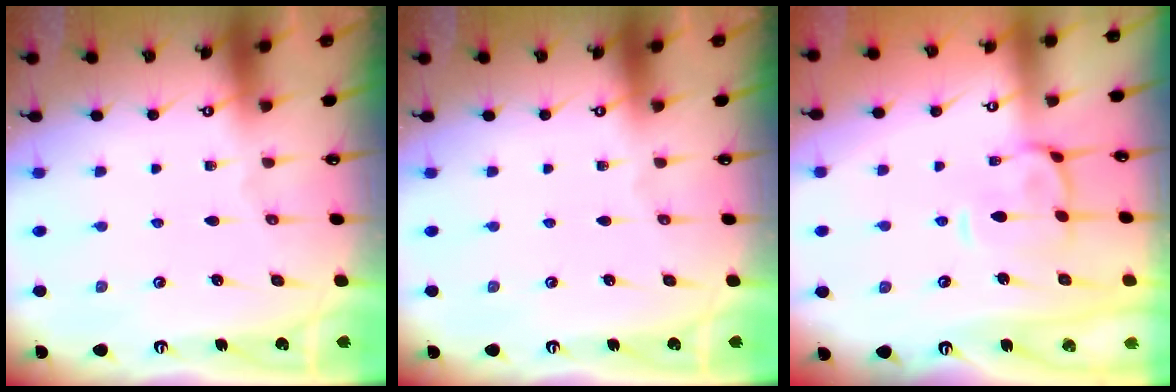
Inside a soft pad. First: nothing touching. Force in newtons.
{"total": 0.0}
{"total": 3.1, "press": 3.0, "slide": 1.1}